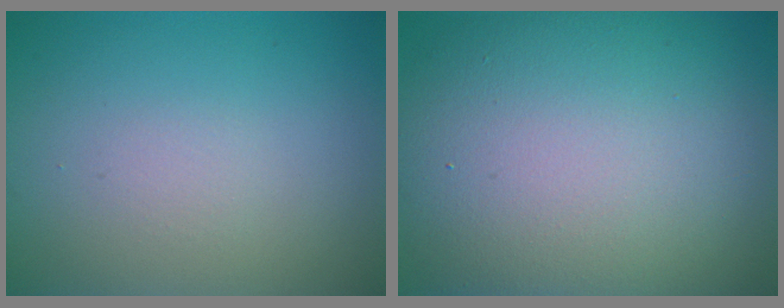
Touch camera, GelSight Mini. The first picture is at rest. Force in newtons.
{"total": 15.4, "press": 15.4, "slide": 0.5}